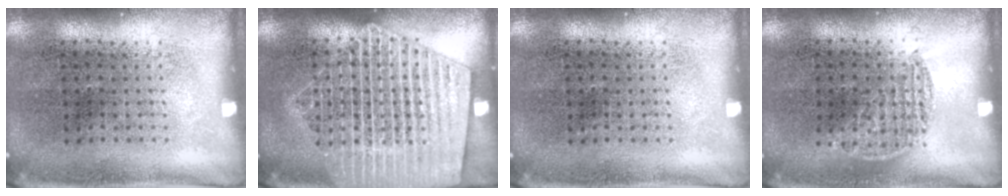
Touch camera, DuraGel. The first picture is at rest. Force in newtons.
{"total": 3.9, "press": 3.8, "slide": 0.4}
{"total": 0.0}
{"total": 0.8, "press": 0.6, "slide": 0.5}